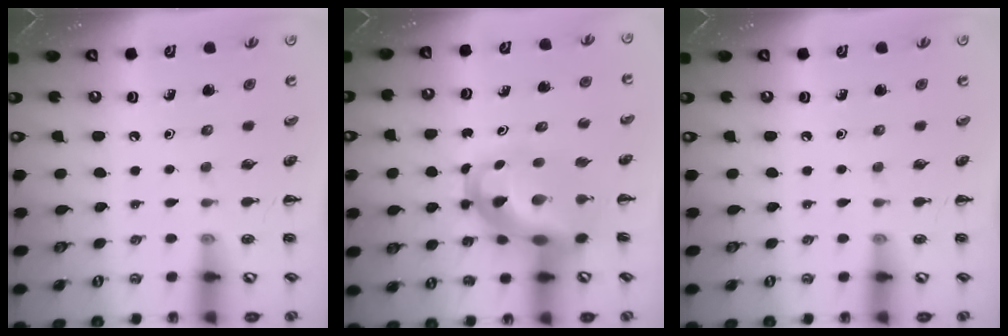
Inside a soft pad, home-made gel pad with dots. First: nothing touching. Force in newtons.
{"total": 12.4, "press": 11.9, "slide": 3.2}
{"total": 0.0}